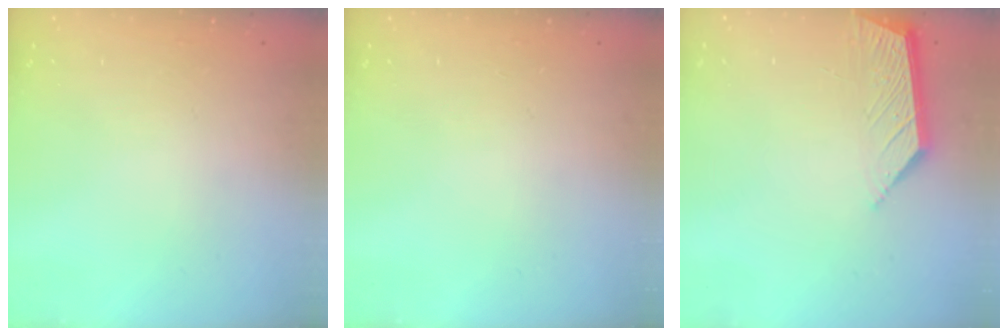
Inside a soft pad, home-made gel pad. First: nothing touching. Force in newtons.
{"total": 0.0}
{"total": 6.3, "press": 6.3, "slide": 0.2}